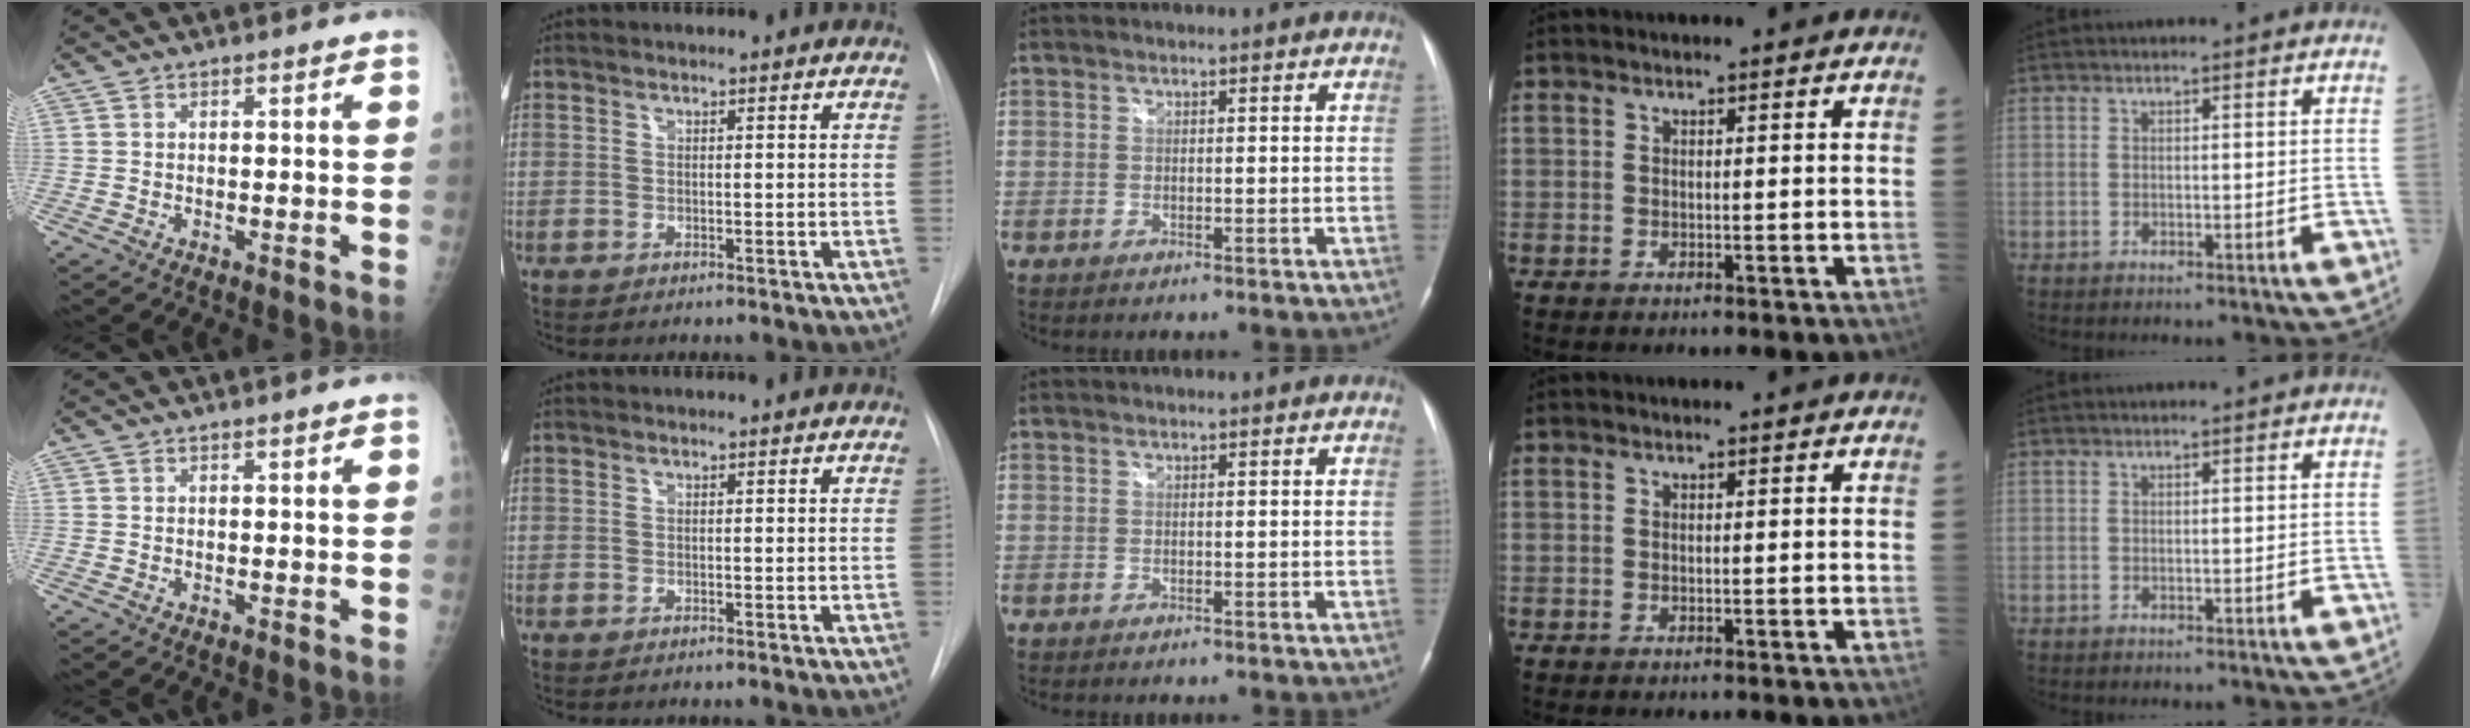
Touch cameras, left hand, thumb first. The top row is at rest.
{}